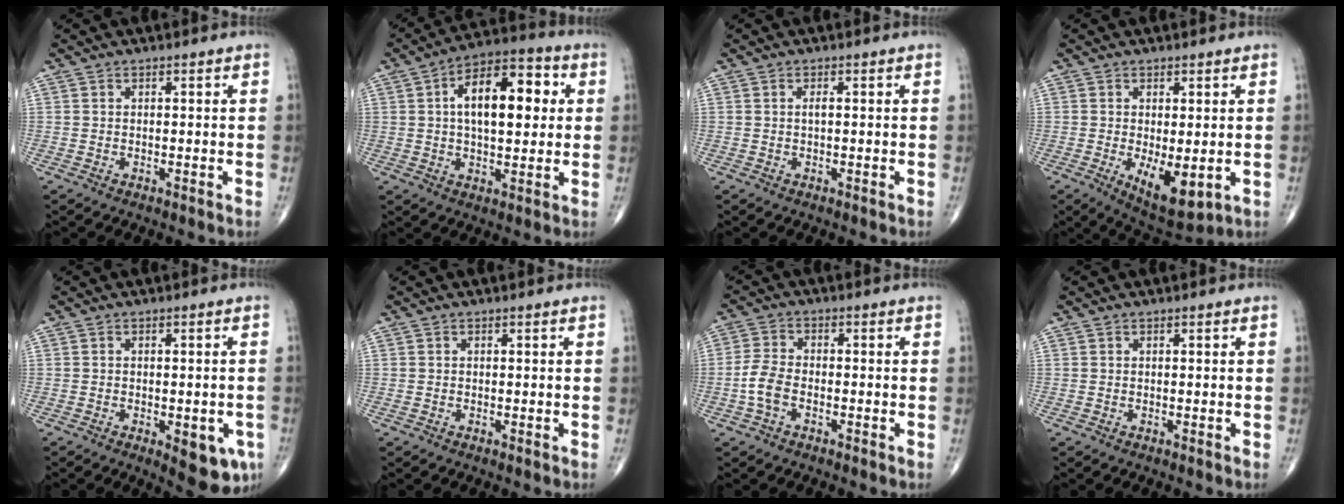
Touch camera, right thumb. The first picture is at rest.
{"total": 15.2, "force": [2.7, 7.6, 12.9], "torque": [-0.181, 0.018, 0.036]}
{"total": 0.8, "force": [0.1, 0.1, 0.7], "torque": [-0.017, -0.001, 0.001]}
{"total": 8.5, "force": [-1.7, 3.6, 7.6], "torque": [-0.109, -0.023, -0.014]}
{"total": 8.1, "force": [-3.0, 3.2, 6.8], "torque": [-0.066, -0.002, -0.028]}
{"total": 0.0}
{"total": 4.6, "force": [-1.5, 2.6, 3.4], "torque": [-0.079, 0.014, -0.033]}
{"total": 0.0}